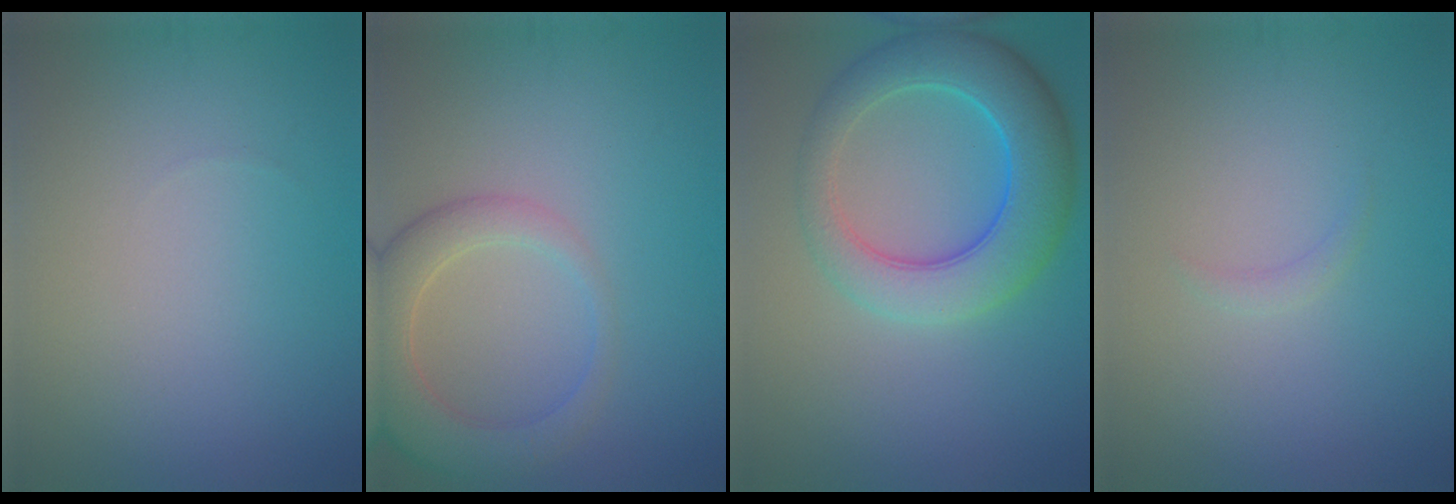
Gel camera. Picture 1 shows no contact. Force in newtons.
{"total": 5.2, "press": 5.2, "slide": 0.4}
{"total": 7.9, "press": 7.9, "slide": 0.3}
{"total": 0.7, "press": 0.7, "slide": 0.0}